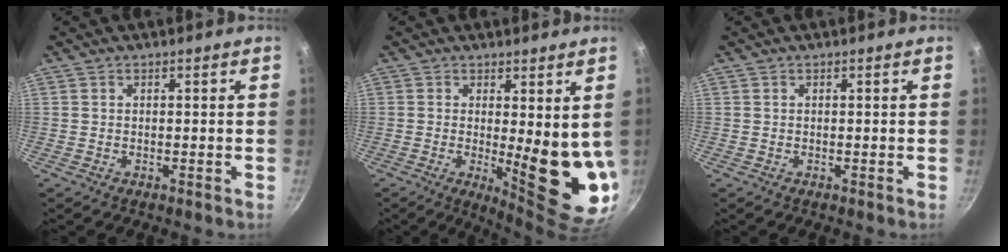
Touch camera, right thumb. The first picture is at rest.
{"total": 12.2, "force": [0.7, 3.8, 11.5], "torque": [-0.134, -0.041, 0.019]}
{"total": 0.0}